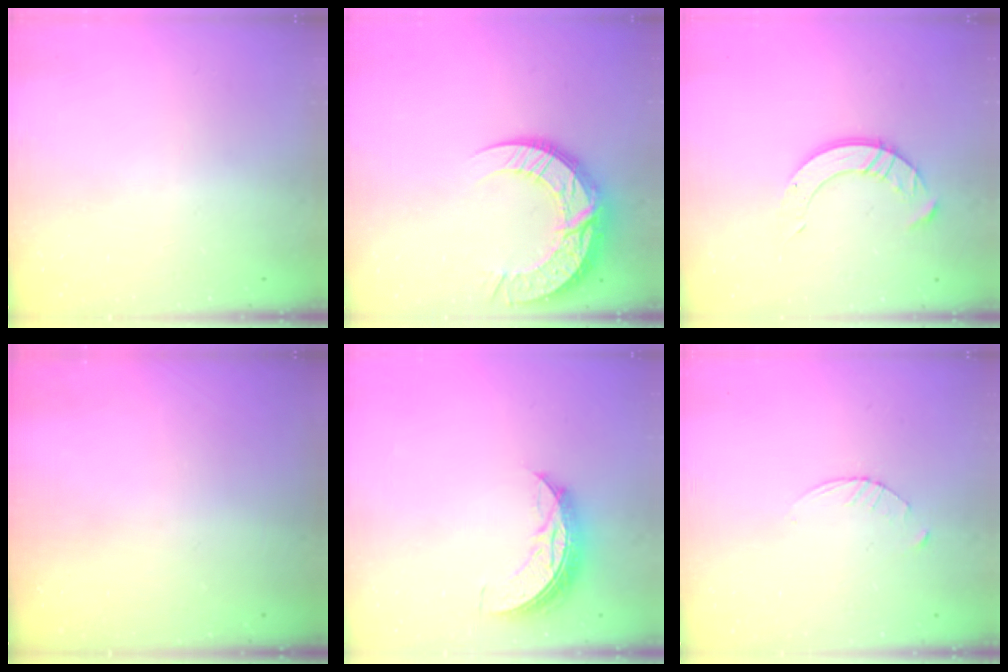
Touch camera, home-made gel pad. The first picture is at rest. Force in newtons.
{"total": 16.6, "press": 16.5, "slide": 1.4}
{"total": 10.5, "press": 10.5, "slide": 0.9}
{"total": 0.0}
{"total": 8.4, "press": 8.4, "slide": 0.4}
{"total": 2.9, "press": 2.9, "slide": 0.4}